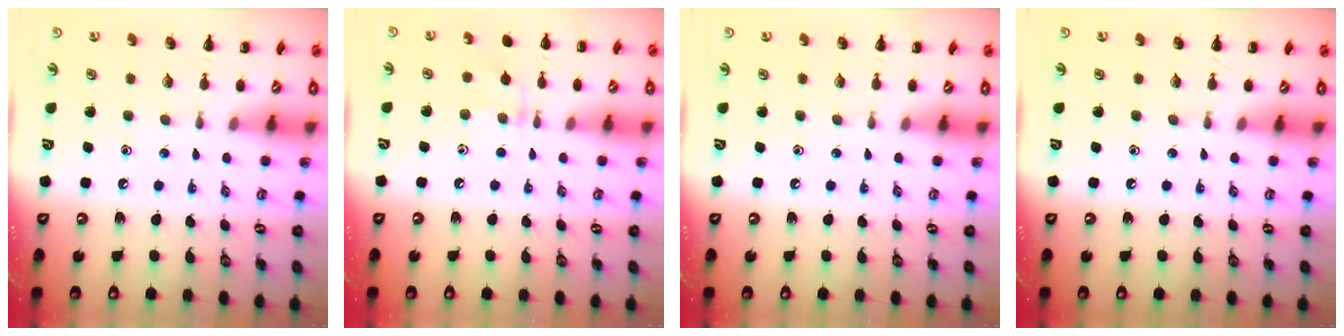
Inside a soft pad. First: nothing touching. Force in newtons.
{"total": 7.0, "press": 6.7, "slide": 1.8}
{"total": 0.0}
{"total": 0.0}